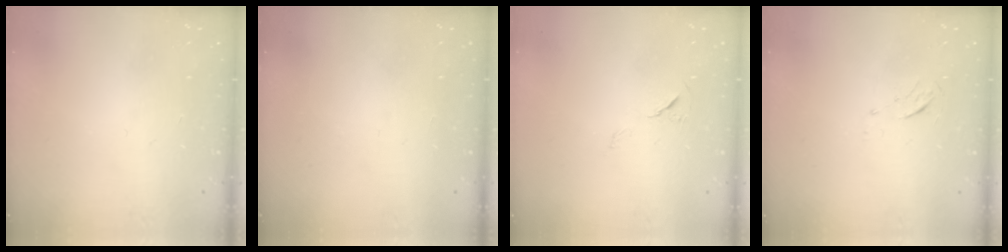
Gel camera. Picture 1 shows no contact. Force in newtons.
{"total": 1.5, "press": 1.5, "slide": 0.1}
{"total": 5.8, "press": 5.4, "slide": 2.2}
{"total": 4.0, "press": 3.7, "slide": 1.3}